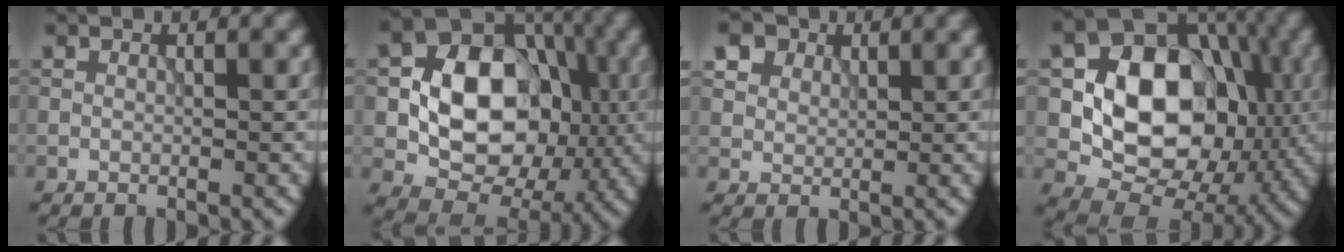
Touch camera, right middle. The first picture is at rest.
{"total": 11.6, "force": [-0.8, 8.6, 7.7], "torque": [-0.122, 0.008, -0.021]}
{"total": 6.7, "force": [4.0, 4.4, 3.0], "torque": [-0.088, 0.008, 0.066]}
{"total": 12.6, "force": [0.1, 9.5, 8.3], "torque": [-0.125, -0.005, -0.003]}